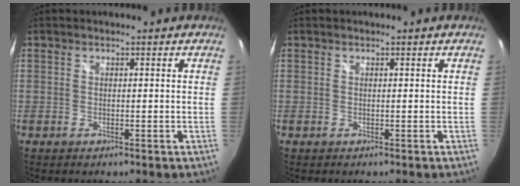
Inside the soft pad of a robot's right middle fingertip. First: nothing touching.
{"total": 0.0}